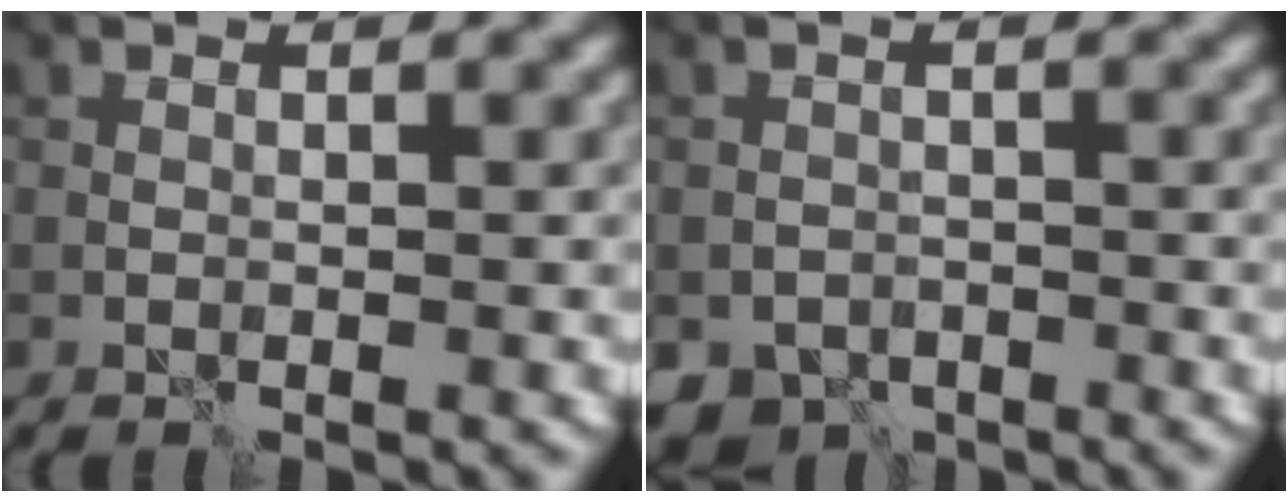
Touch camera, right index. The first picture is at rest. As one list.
[{"total": 3.9, "force": [-3.0, 2.3, 0.9], "torque": [-0.005, -0.005, -0.052]}]